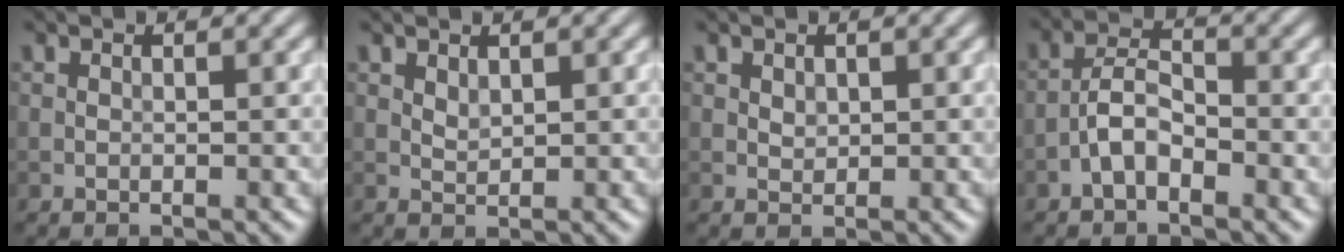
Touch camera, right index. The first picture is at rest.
{"total": 0.9, "force": [0.6, 0.4, 0.5], "torque": [-0.014, -0.001, 0.015]}
{"total": 0.8, "force": [0.4, 0.6, 0.4], "torque": [-0.008, -0.003, 0.009]}
{"total": 2.9, "force": [-1.7, 1.2, 2.0], "torque": [-0.036, 0.012, -0.039]}